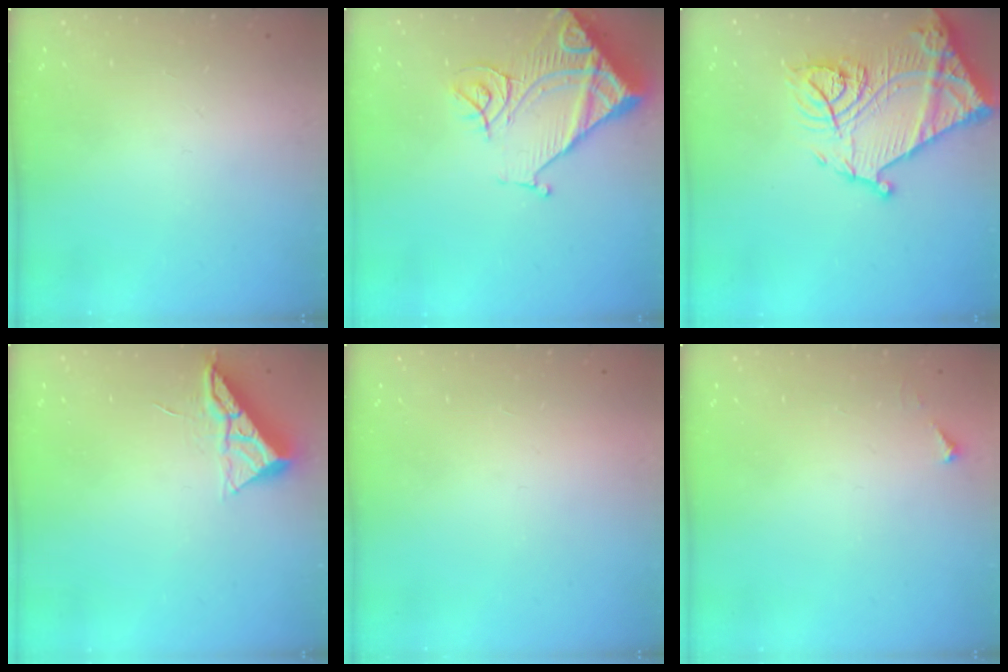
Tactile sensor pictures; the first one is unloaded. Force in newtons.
{"total": 17.1, "press": 17.0, "slide": 1.8}
{"total": 22.6, "press": 22.5, "slide": 2.0}
{"total": 6.0, "press": 5.9, "slide": 0.6}
{"total": 1.5, "press": 1.5, "slide": 0.1}
{"total": 3.4, "press": 3.4, "slide": 0.4}